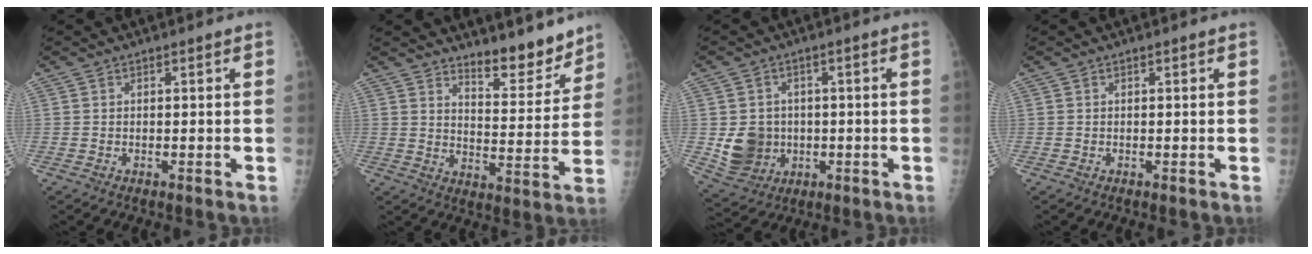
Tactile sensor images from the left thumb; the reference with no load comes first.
{"total": 9.3, "force": [8.2, 2.5, 3.6], "torque": [-0.021, -0.074, 0.131]}
{"total": 8.5, "force": [-0.6, 7.7, 3.6], "torque": [-0.033, 0.000, 0.004]}
{"total": 0.0}